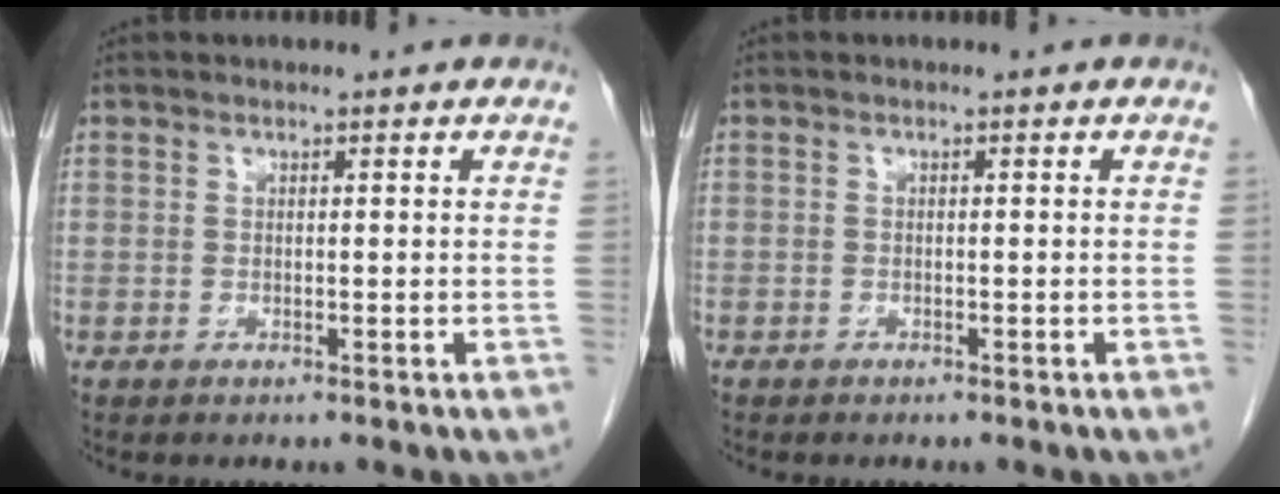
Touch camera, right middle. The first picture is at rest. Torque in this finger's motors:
{"motor_torque": [0.42, -0.63, -0.60, -0.21]}